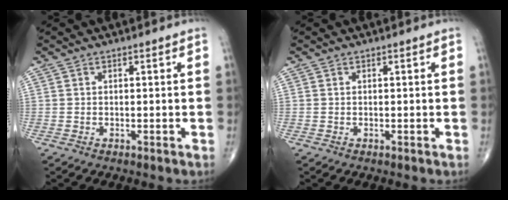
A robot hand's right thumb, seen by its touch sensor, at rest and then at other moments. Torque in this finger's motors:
{"motor_torque": [0.00, 0.27, 0.12, -0.06, -0.01]}